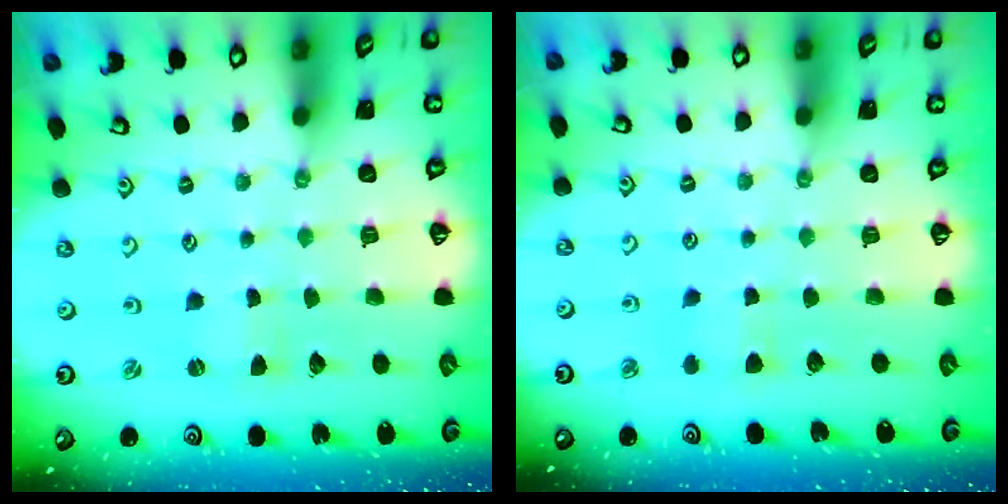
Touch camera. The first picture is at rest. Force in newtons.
{"total": 4.0, "press": 4.0, "slide": 0.6}